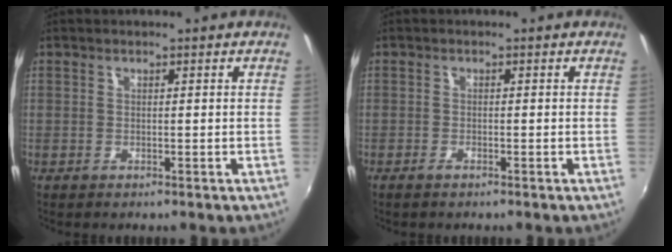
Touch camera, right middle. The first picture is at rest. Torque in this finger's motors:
{"motor_torque": [-0.17, -0.01, -0.02, 0.00]}